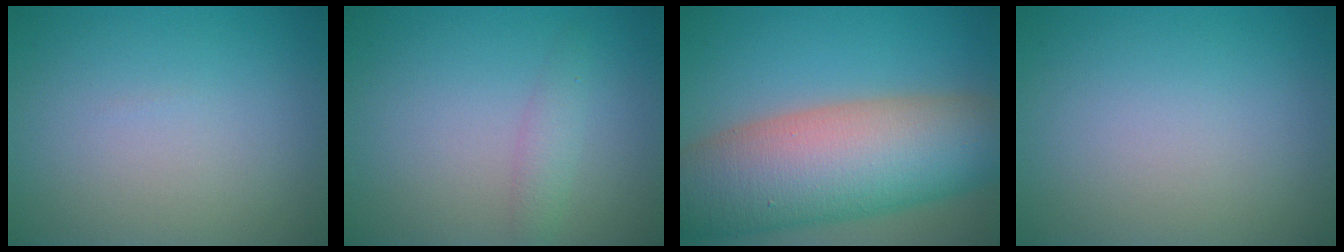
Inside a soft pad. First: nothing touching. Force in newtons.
{"total": 1.6, "press": 1.6, "slide": 0.0}
{"total": 13.8, "press": 13.8, "slide": 0.7}
{"total": 0.0}